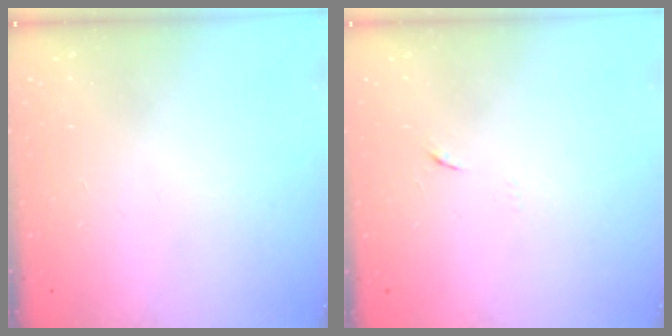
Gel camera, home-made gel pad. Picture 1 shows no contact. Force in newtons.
{"total": 5.2, "press": 5.1, "slide": 0.7}